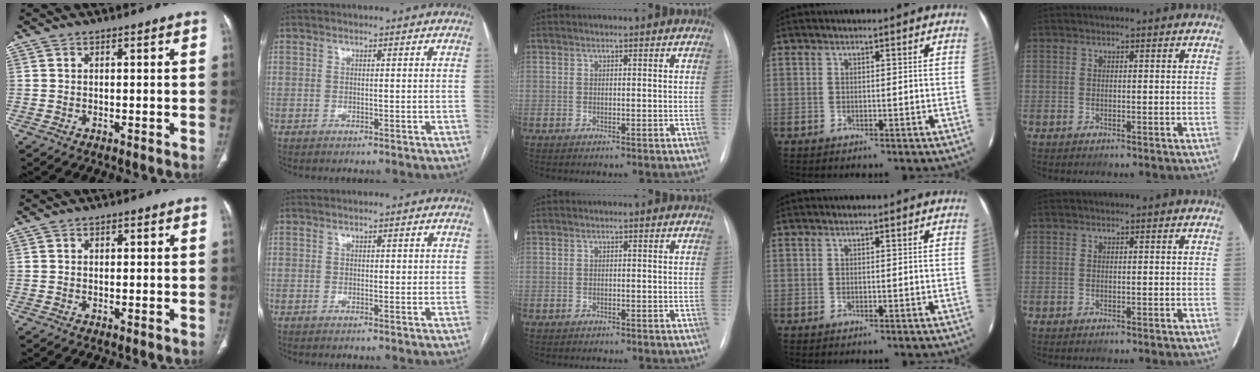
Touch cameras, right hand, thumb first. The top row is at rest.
{"thumb": {"total": 0.8, "force": [0.2, 0.6, 0.5], "torque": [-0.004, 0.000, 0.001]}, "index": {"total": 1.5, "force": [0.3, 0.9, 1.1], "torque": [-0.011, 0.004, 0.003]}}